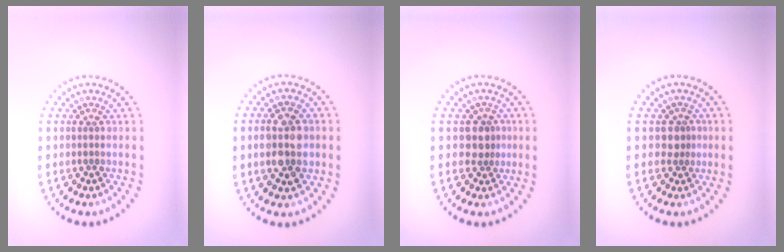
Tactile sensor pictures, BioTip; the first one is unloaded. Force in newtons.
{"total": 4.1, "press": 4.1, "slide": 0.2}
{"total": 2.0, "press": 1.7, "slide": 1.1}
{"total": 1.2, "press": 0.8, "slide": 0.9}